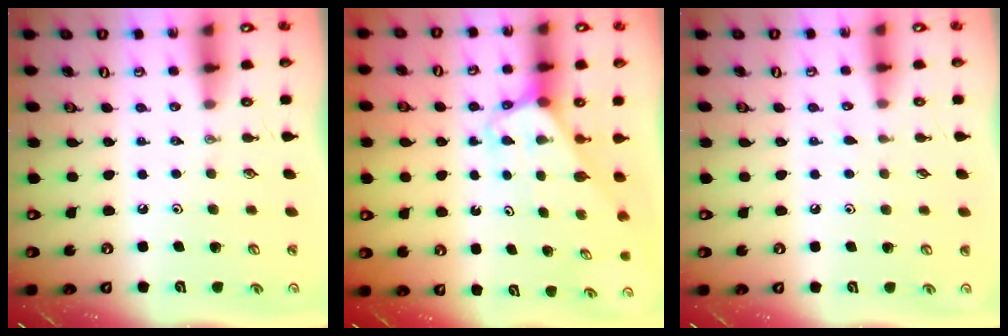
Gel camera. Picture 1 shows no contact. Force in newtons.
{"total": 3.0, "press": 3.0, "slide": 0.2}
{"total": 4.7, "press": 4.6, "slide": 0.4}